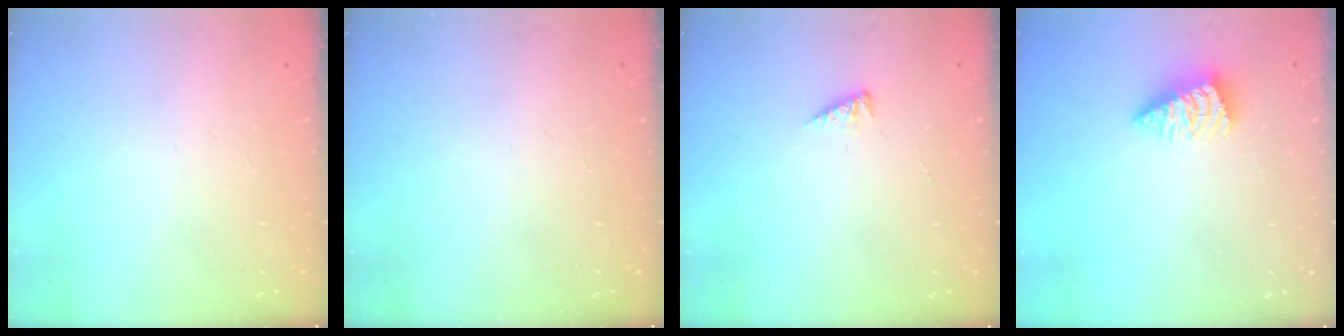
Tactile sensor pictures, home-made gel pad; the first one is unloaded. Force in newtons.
{"total": 0.0}
{"total": 3.8, "press": 3.7, "slide": 0.5}
{"total": 3.5, "press": 3.5, "slide": 0.4}